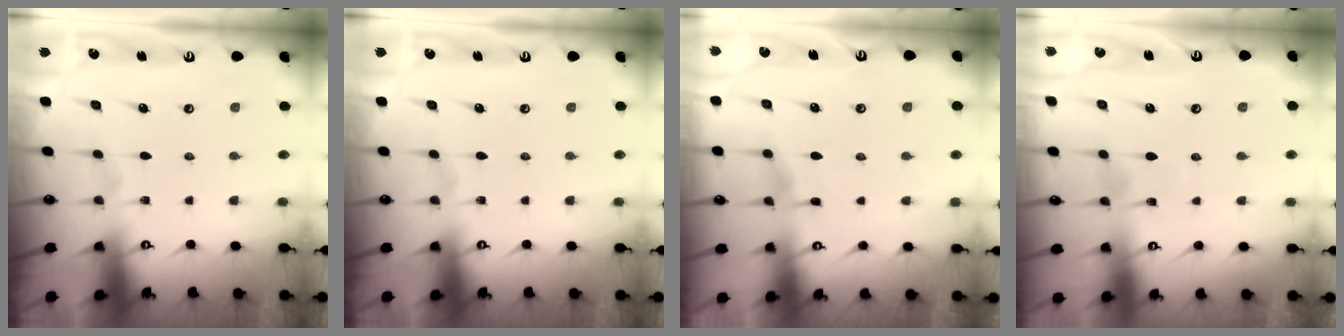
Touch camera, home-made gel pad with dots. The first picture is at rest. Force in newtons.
{"total": 0.0}
{"total": 2.9, "press": 2.9, "slide": 0.4}
{"total": 7.1, "press": 7.0, "slide": 0.8}